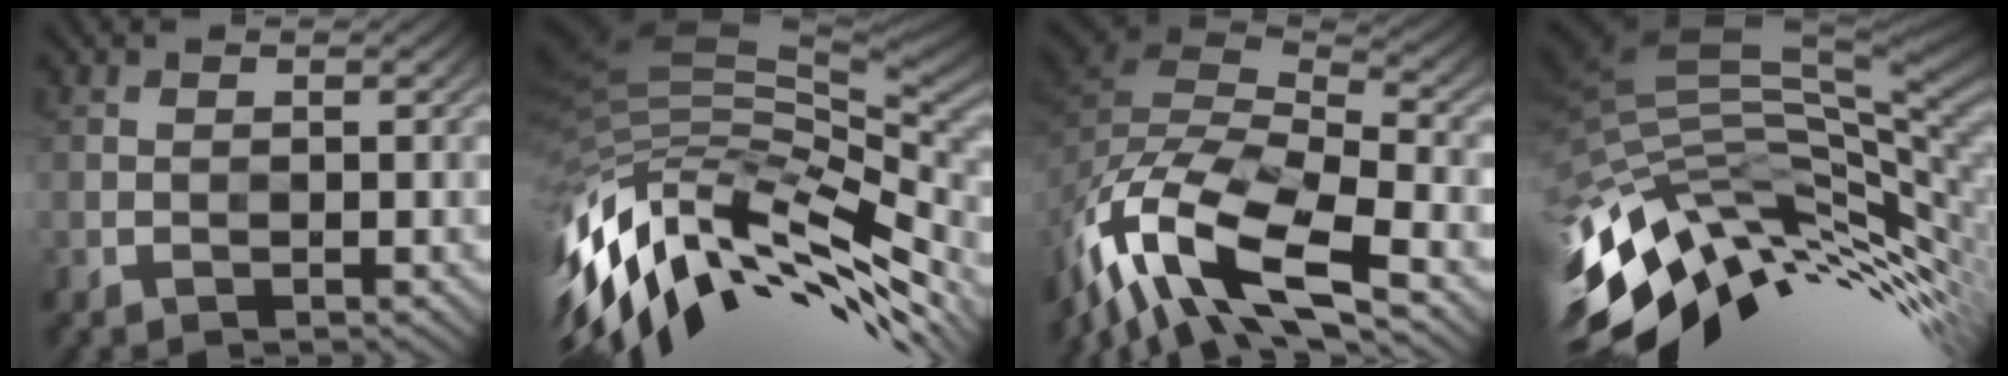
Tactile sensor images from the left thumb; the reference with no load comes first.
{"total": 16.1, "force": [-5.6, 7.4, 13.2], "torque": [-0.289, -0.014, -0.099]}
{"total": 15.1, "force": [-9.2, 6.5, 10.0], "torque": [-0.244, -0.024, -0.163]}
{"total": 15.4, "force": [-4.3, 6.6, 13.3], "torque": [-0.282, -0.016, -0.068]}